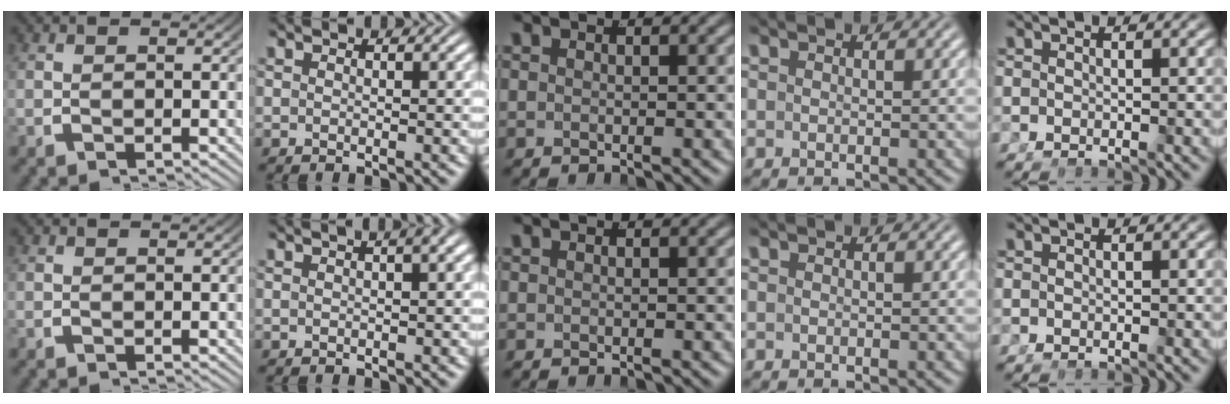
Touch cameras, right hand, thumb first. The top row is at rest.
{"index": {"total": 2.0, "force": [0.8, 0.2, 1.8], "torque": [-0.011, 0.016, 0.009]}}